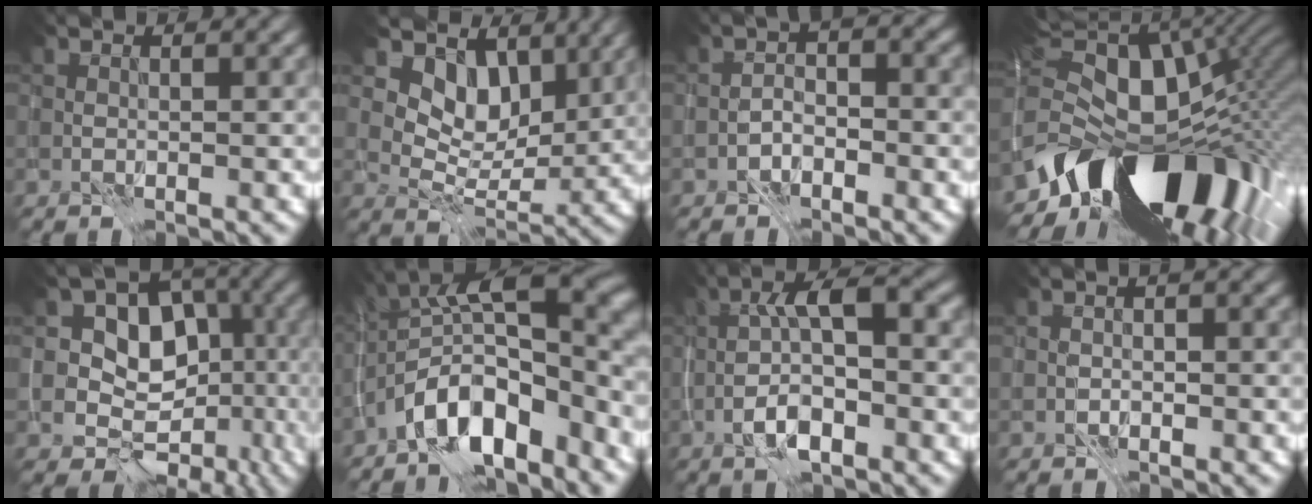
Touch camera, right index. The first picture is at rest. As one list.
[{"total": 7.6, "force": [4.2, 5.0, 3.7], "torque": [-0.061, -0.009, 0.066]}, {"total": 1.9, "force": [-1.4, 0.8, 1.0], "torque": [-0.020, 0.009, -0.031]}, {"total": 16.4, "force": [-6.0, 9.8, 11.7], "torque": [-0.189, 0.002, -0.108]}, {"total": 8.9, "force": [0.0, 7.7, 4.6], "torque": [-0.035, 0.014, -0.018]}, {"total": 12.1, "force": [-4.9, 5.7, 9.5], "torque": [-0.143, 0.010, -0.085]}, {"total": 5.0, "force": [-1.1, 1.8, 4.6], "torque": [-0.085, 0.015, -0.026]}, {"total": 1.0, "force": [-0.7, 0.4, 0.6], "torque": [-0.012, 0.004, -0.017]}]